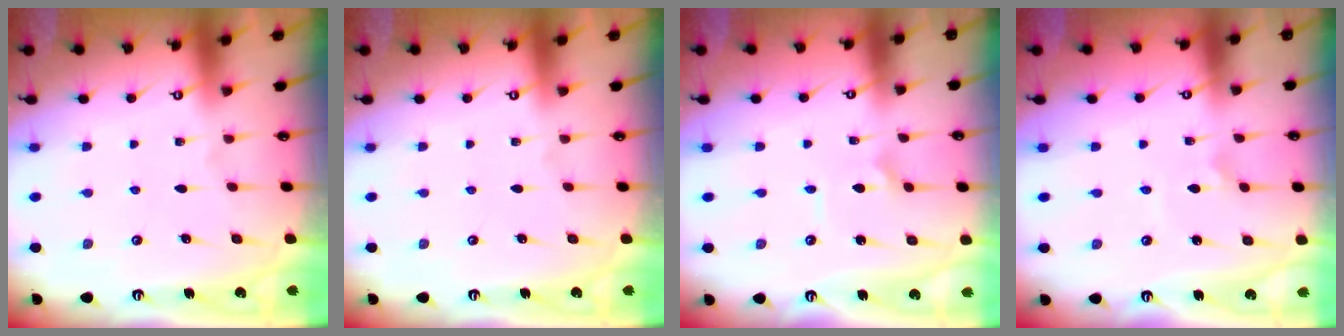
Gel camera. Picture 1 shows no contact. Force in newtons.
{"total": 0.0}
{"total": 1.7, "press": 1.7, "slide": 0.3}
{"total": 2.3, "press": 2.3, "slide": 0.1}